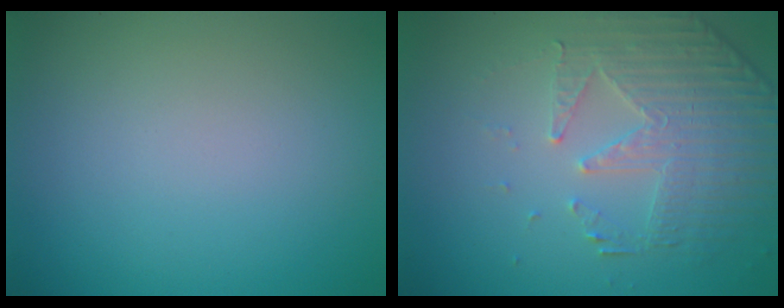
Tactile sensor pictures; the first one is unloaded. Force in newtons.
{"total": 4.9, "press": 3.8, "slide": 3.0}